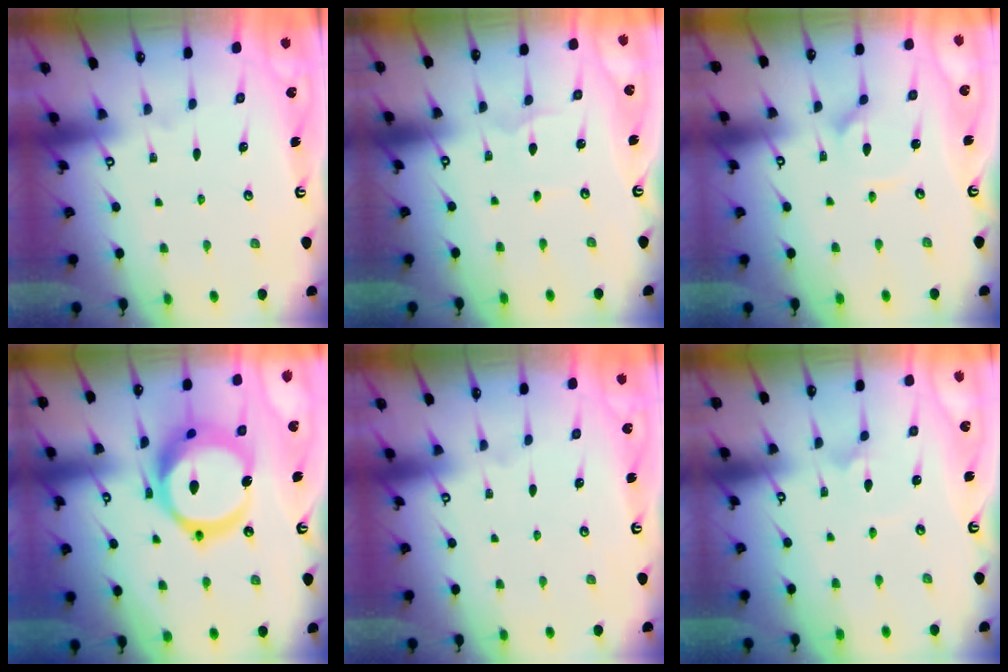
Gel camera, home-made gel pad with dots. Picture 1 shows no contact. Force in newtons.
{"total": 1.1, "press": 1.1, "slide": 0.2}
{"total": 3.1, "press": 3.1, "slide": 0.3}
{"total": 21.8, "press": 21.7, "slide": 2.4}
{"total": 0.0}
{"total": 3.6, "press": 3.6, "slide": 0.5}